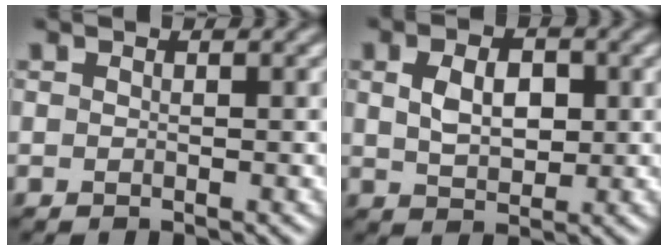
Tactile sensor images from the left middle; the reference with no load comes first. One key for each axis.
{"total": 3.8, "fx": 0.8, "fy": 2.4, "fz": 2.9, "tx": -0.059, "ty": 0.003, "tz": 0.015}